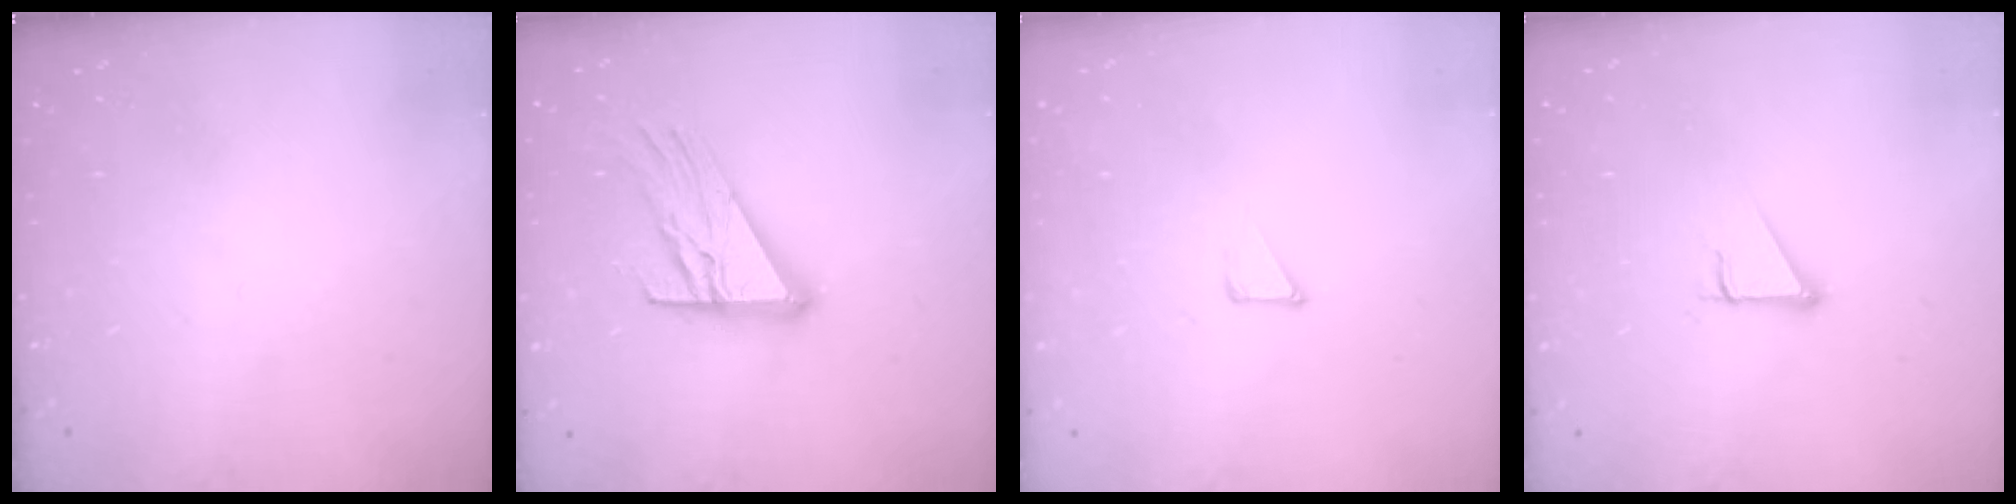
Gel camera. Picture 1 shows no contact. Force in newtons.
{"total": 14.6, "press": 14.5, "slide": 1.4}
{"total": 2.9, "press": 2.9, "slide": 0.3}
{"total": 2.9, "press": 2.9, "slide": 0.1}